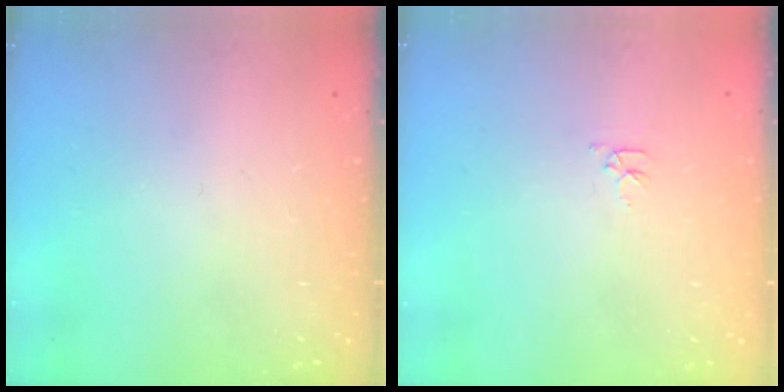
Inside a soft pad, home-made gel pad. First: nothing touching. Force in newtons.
{"total": 2.8, "press": 2.7, "slide": 0.4}